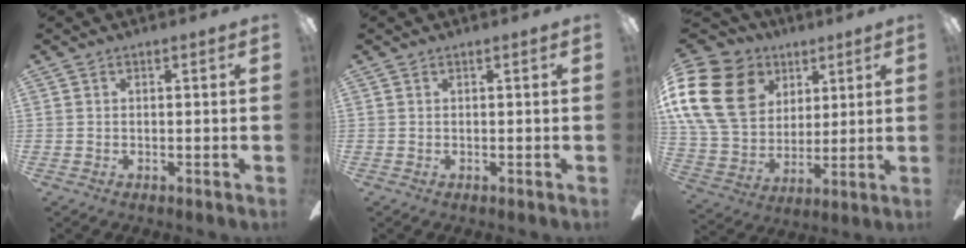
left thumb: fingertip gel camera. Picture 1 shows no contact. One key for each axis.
{"total": 0.0}
{"total": 22.4, "fx": 8.4, "fy": 16.8, "fz": 12.1, "tx": -0.266, "ty": -0.017, "tz": 0.155}